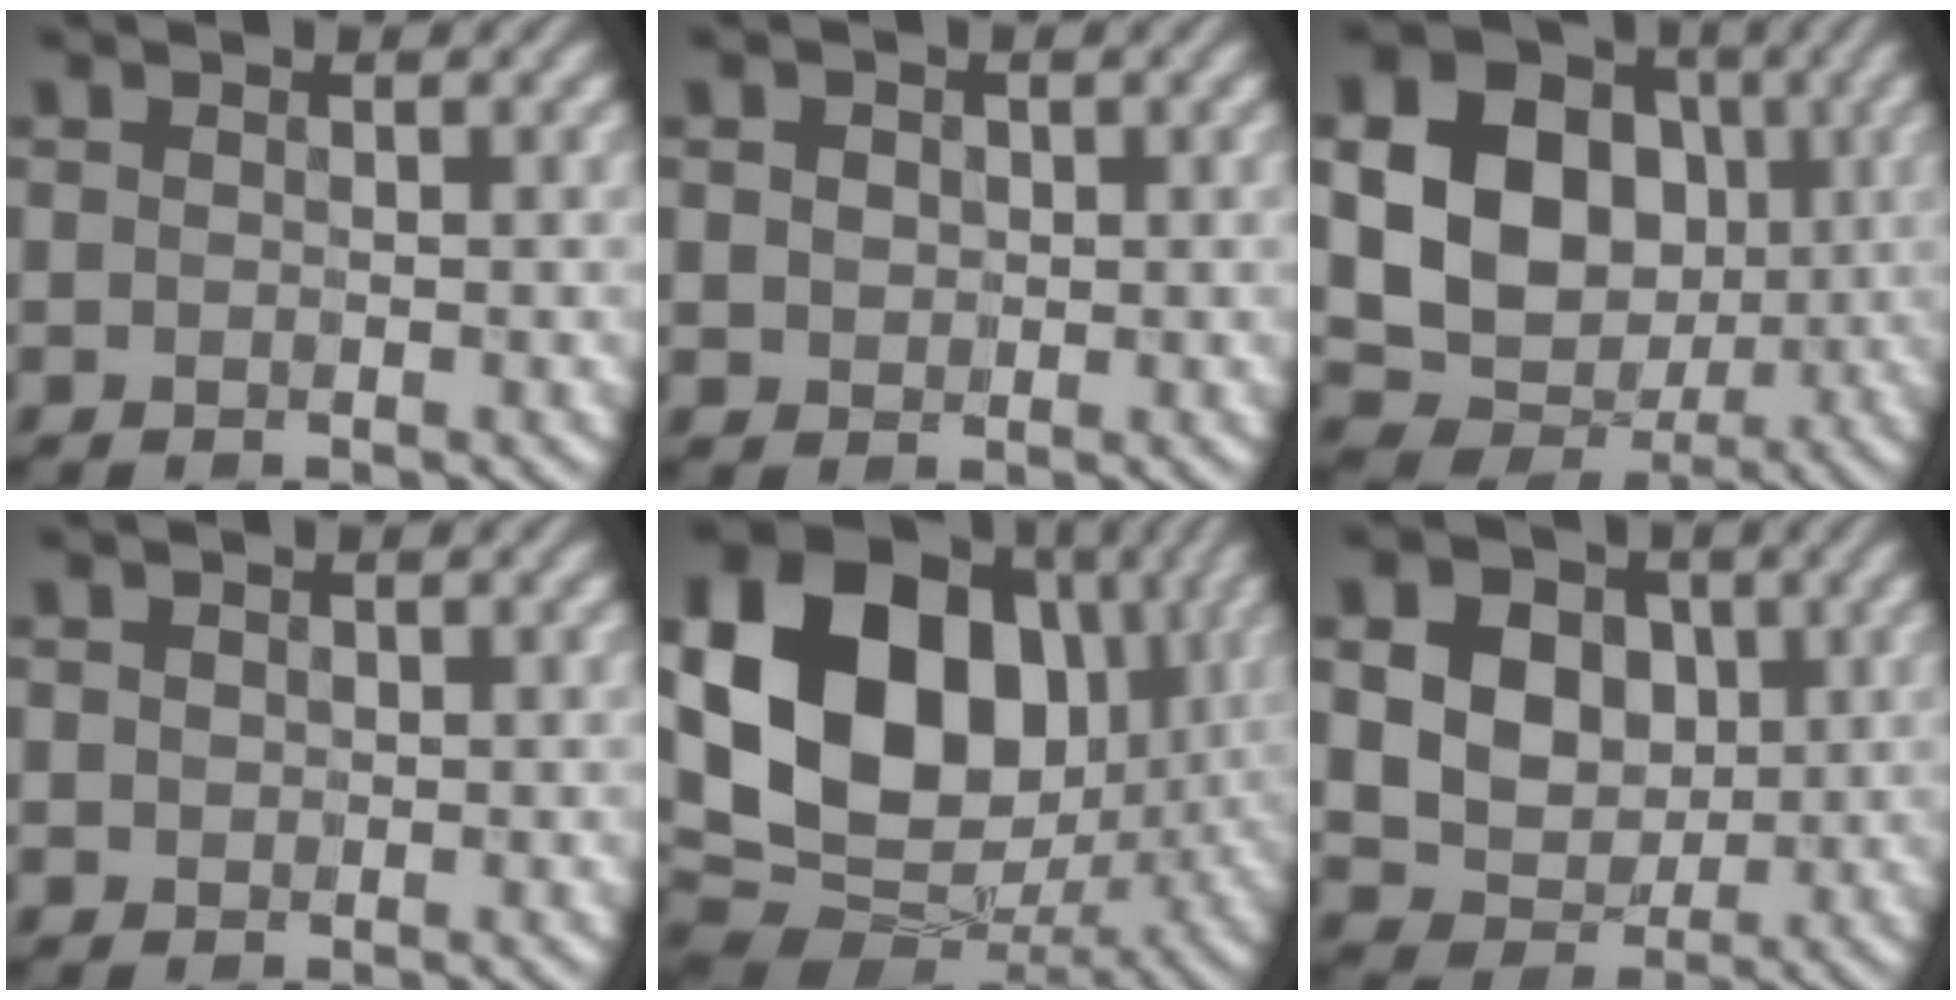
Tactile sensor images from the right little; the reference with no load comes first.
{"total": 2.0, "force": [0.5, 1.7, 1.0], "torque": [-0.026, 0.007, 0.010]}
{"total": 19.1, "force": [2.8, 16.2, 9.6], "torque": [-0.204, 0.028, 0.021]}
{"total": 0.7, "force": [0.1, 0.7, 0.2], "torque": [-0.004, -0.001, 0.003]}
{"total": 19.4, "force": [3.2, 14.5, 12.4], "torque": [-0.239, 0.012, 0.059]}
{"total": 10.4, "force": [2.8, 8.3, 5.6], "torque": [-0.110, 0.022, 0.043]}